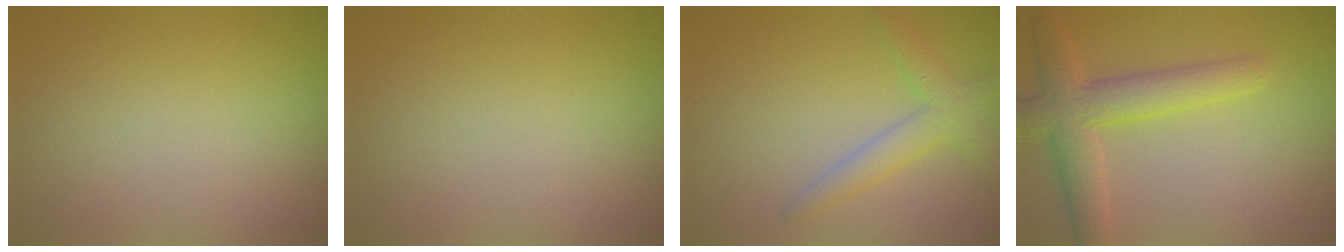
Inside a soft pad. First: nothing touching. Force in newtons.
{"total": 0.0}
{"total": 3.1, "press": 3.1, "slide": 0.1}
{"total": 5.3, "press": 5.2, "slide": 0.3}